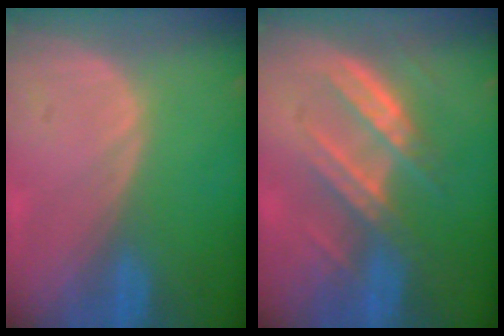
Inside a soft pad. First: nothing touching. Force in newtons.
{"total": 6.9, "press": 6.8, "slide": 1.0}